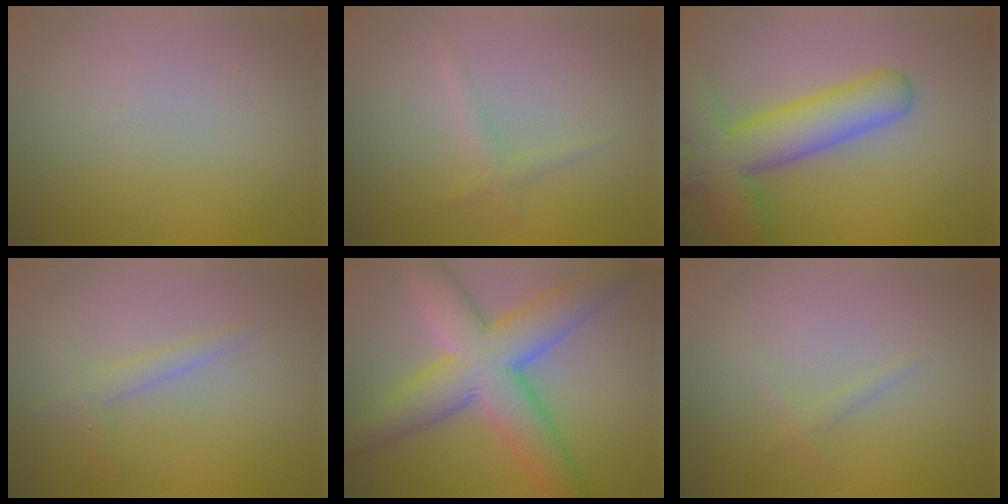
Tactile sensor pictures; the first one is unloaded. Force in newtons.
{"total": 1.1, "press": 1.1, "slide": 0.1}
{"total": 8.4, "press": 8.4, "slide": 0.4}
{"total": 1.7, "press": 1.7, "slide": 0.1}
{"total": 10.0, "press": 10.0, "slide": 0.6}
{"total": 0.8, "press": 0.8, "slide": 0.0}